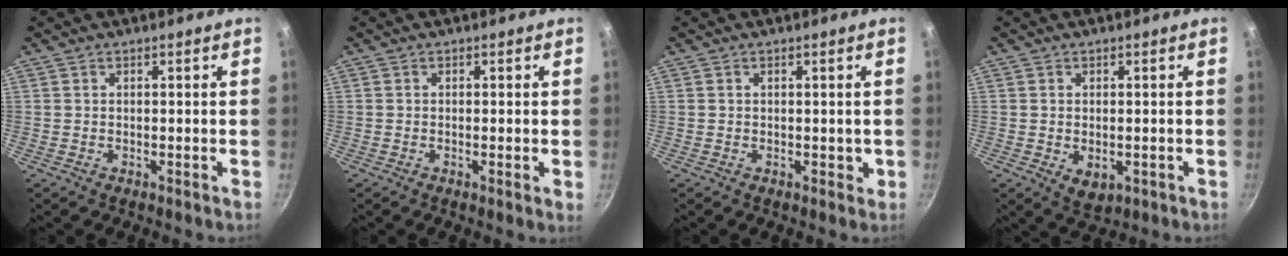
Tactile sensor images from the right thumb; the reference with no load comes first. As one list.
[{"total": 1.2, "force": [-0.2, 0.1, 1.2], "torque": [-0.019, -0.004, -0.006]}, {"total": 1.4, "force": [0.0, 1.1, 0.8], "torque": [-0.003, 0.003, 0.001]}, {"total": 4.2, "force": [-0.7, 2.7, 3.1], "torque": [-0.046, -0.012, -0.006]}]